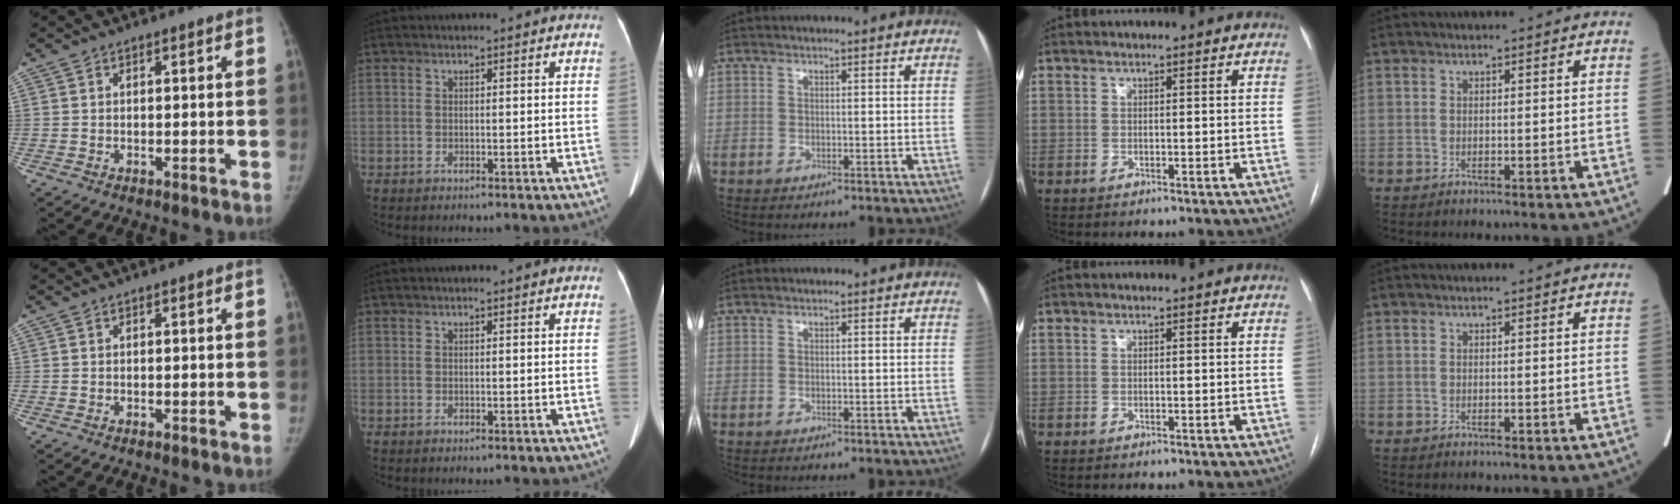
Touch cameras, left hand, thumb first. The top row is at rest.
{}